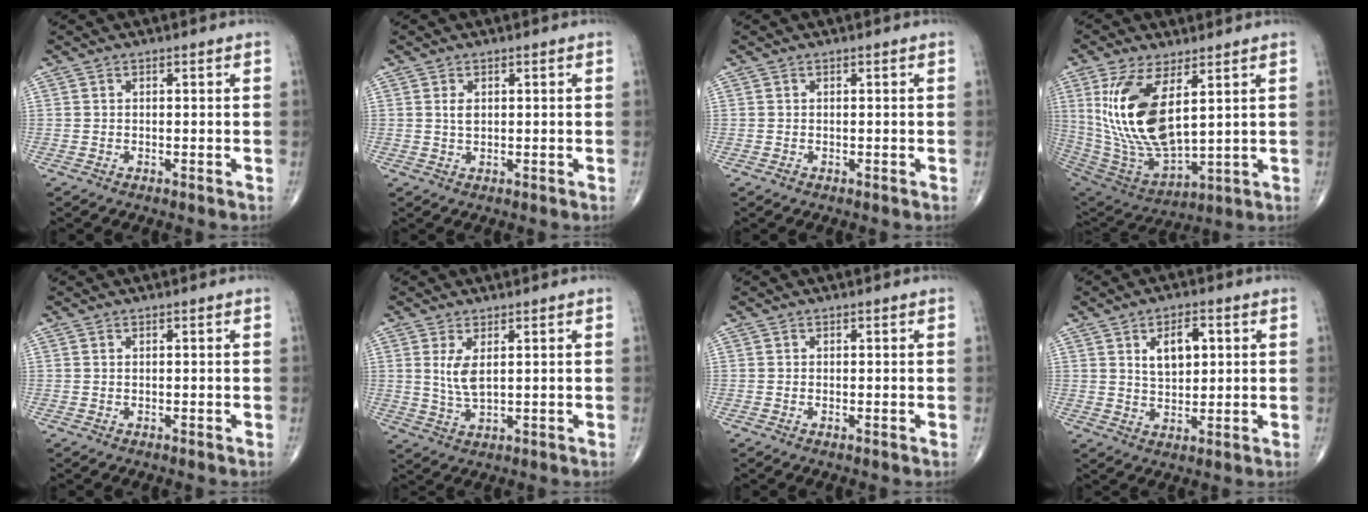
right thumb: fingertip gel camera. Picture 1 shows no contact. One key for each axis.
{"total": 1.7, "fx": 0.5, "fy": 0.9, "fz": 1.3, "tx": -0.023, "ty": -0.001, "tz": 0.010}
{"total": 0.0}
{"total": 18.9, "fx": 5.5, "fy": 8.3, "fz": 16.1, "tx": -0.318, "ty": -0.030, "tz": 0.122}
{"total": 0.0}
{"total": 4.5, "fx": 1.3, "fy": 1.7, "fz": 4.0, "tx": -0.079, "ty": -0.014, "tz": 0.033}
{"total": 0.0}
{"total": 6.8, "fx": 2.2, "fy": 3.8, "fz": 5.3, "tx": -0.069, "ty": -0.007, "tz": 0.040}